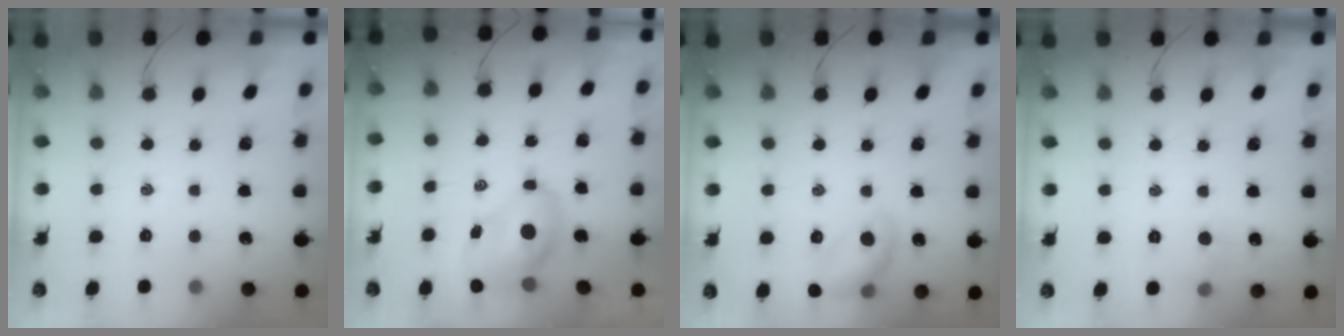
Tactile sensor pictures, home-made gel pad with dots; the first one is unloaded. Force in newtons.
{"total": 7.9, "press": 7.7, "slide": 1.7}
{"total": 11.6, "press": 11.6, "slide": 0.6}
{"total": 3.6, "press": 3.4, "slide": 1.2}